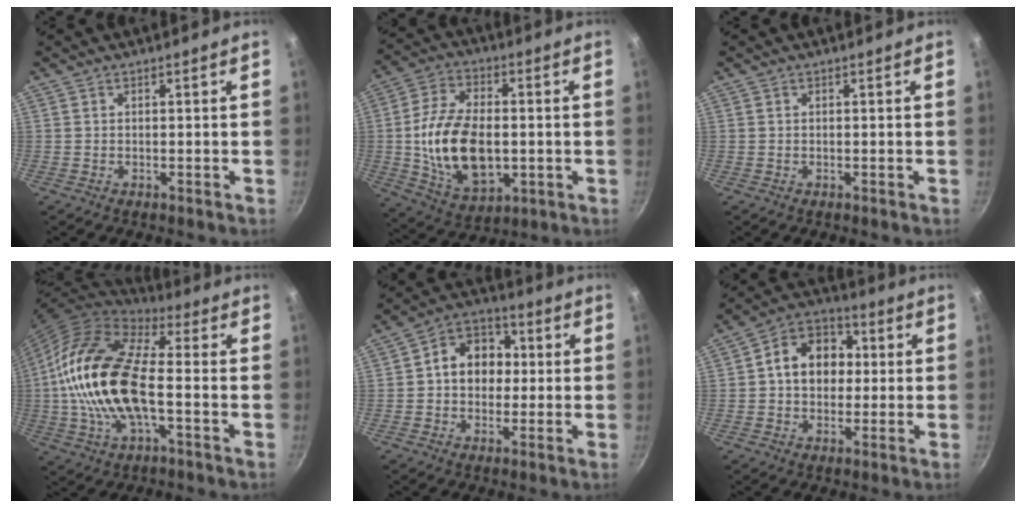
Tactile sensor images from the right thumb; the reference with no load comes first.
{"total": 18.0, "force": [-1.0, 10.9, 14.3], "torque": [-0.249, 0.008, -0.009]}
{"total": 0.0}
{"total": 21.2, "force": [-1.3, 9.9, 18.8], "torque": [-0.351, 0.029, -0.036]}
{"total": 10.6, "force": [0.7, 8.5, 6.3], "torque": [-0.054, 0.023, -0.003]}
{"total": 12.0, "force": [1.1, 9.4, 7.4], "torque": [-0.078, 0.023, 0.003]}